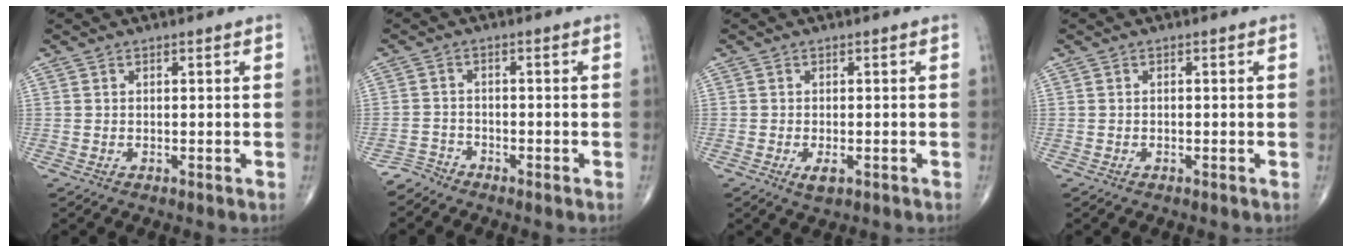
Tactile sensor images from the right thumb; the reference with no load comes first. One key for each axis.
{"total": 2.6, "fx": -2.5, "fy": 0.6, "fz": -0.6, "tx": 0.016, "ty": -0.004, "tz": -0.055}
{"total": 2.3, "fx": -1.0, "fy": 1.0, "fz": 1.8, "tx": -0.031, "ty": -0.002, "tz": -0.016}
{"total": 0.0}